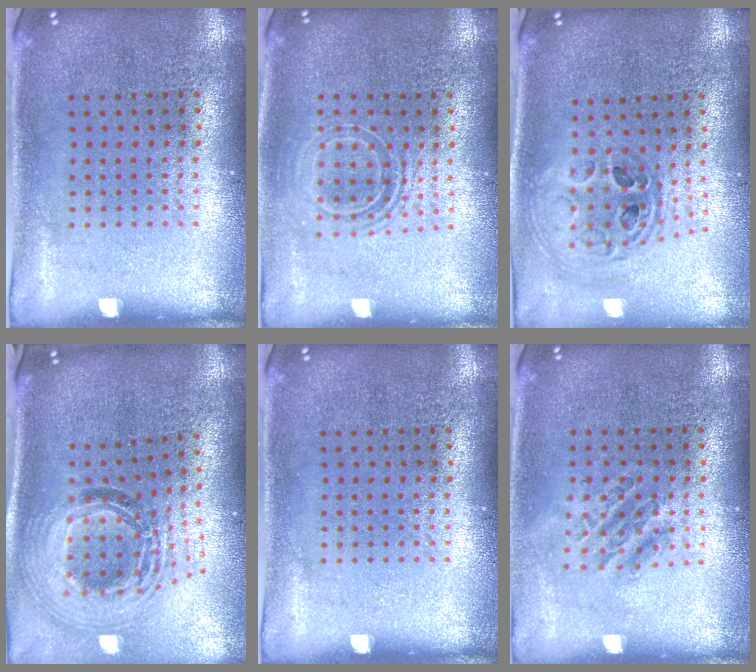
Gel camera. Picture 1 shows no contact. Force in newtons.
{"total": 1.6, "press": 1.2, "slide": 1.0}
{"total": 1.0, "press": 1.0, "slide": 0.3}
{"total": 2.0, "press": 1.6, "slide": 1.2}
{"total": 0.0}
{"total": 1.2, "press": 1.1, "slide": 0.4}